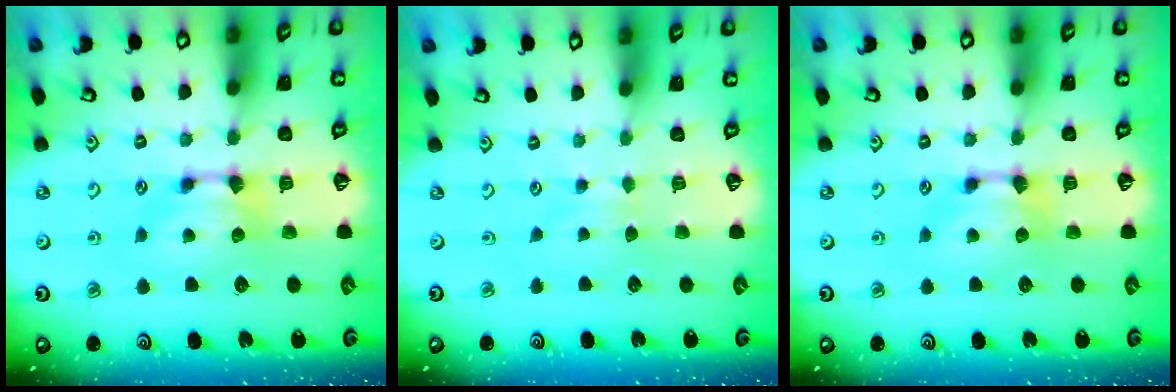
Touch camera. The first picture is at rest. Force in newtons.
{"total": 2.3, "press": 2.2, "slide": 0.3}
{"total": 0.0}